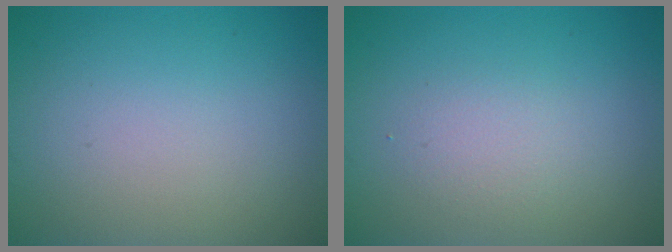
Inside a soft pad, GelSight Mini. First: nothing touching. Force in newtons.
{"total": 1.7, "press": 1.7, "slide": 0.1}